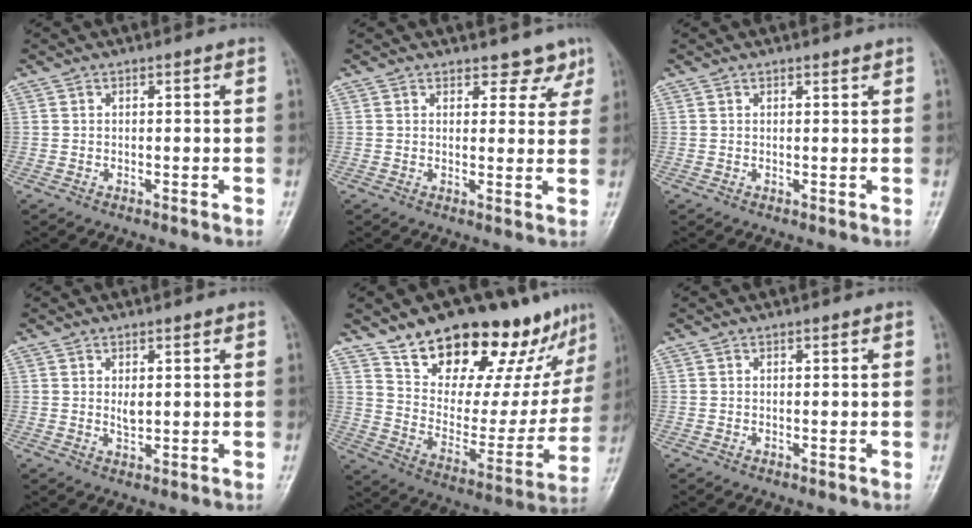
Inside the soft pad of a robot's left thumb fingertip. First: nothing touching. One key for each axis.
{"total": 4.1, "fx": 3.3, "fy": 2.3, "fz": 0.9, "tx": 0.020, "ty": -0.022, "tz": 0.034}
{"total": 0.7, "fx": 0.6, "fy": 0.2, "fz": 0.2, "tx": -0.006, "ty": -0.006, "tz": 0.010}
{"total": 1.9, "fx": 0.6, "fy": 1.0, "fz": 1.6, "tx": -0.024, "ty": -0.007, "tz": 0.012}
{"total": 24.8, "fx": 18.3, "fy": 10.1, "fz": 13.2, "tx": -0.144, "ty": -0.088, "tz": 0.278}
{"total": 0.0}